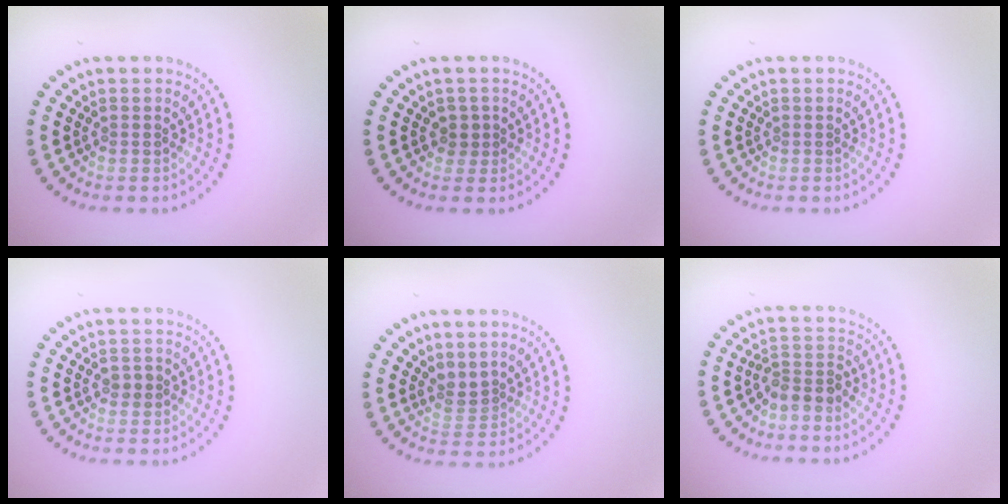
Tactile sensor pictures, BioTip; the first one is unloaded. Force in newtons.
{"total": 1.3, "press": 1.1, "slide": 0.7}
{"total": 0.0}
{"total": 1.2, "press": 1.2, "slide": 0.1}
{"total": 1.9, "press": 1.2, "slide": 1.4}
{"total": 2.2, "press": 1.8, "slide": 1.3}